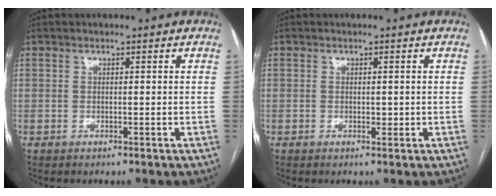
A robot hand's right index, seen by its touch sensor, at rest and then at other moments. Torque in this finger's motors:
{"motor_torque": [0.11, 0.00, 0.03, 0.01]}